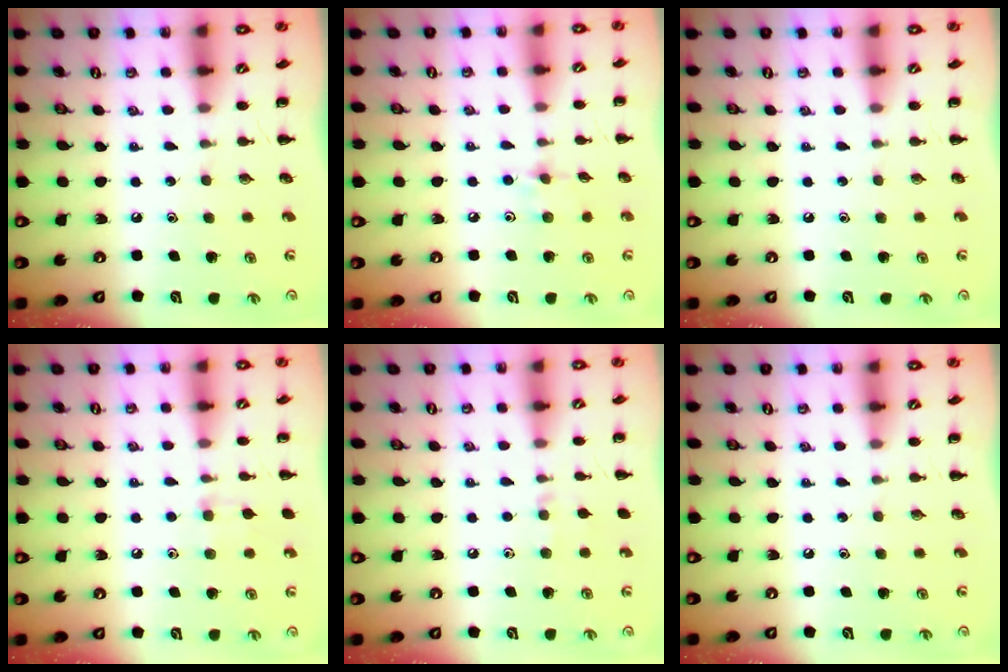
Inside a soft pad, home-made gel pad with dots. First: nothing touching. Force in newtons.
{"total": 5.3, "press": 5.1, "slide": 1.6}
{"total": 0.0}
{"total": 6.5, "press": 6.2, "slide": 2.0}
{"total": 5.1, "press": 4.8, "slide": 1.7}
{"total": 0.0}